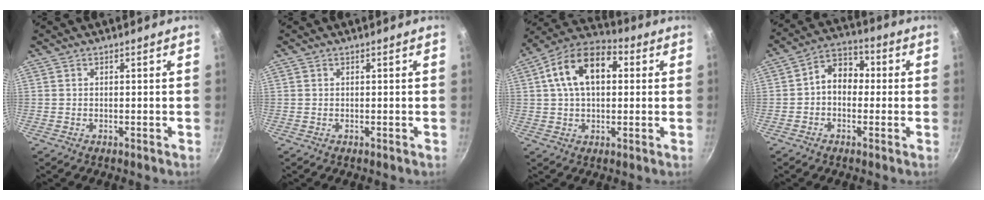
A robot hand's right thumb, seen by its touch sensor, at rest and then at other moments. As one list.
[{"total": 0.0}, {"total": 14.6, "force": [3.3, 9.1, 11.0], "torque": [-0.157, 0.026, 0.037]}, {"total": 7.5, "force": [-0.2, 5.8, 4.8], "torque": [-0.038, 0.026, -0.025]}]